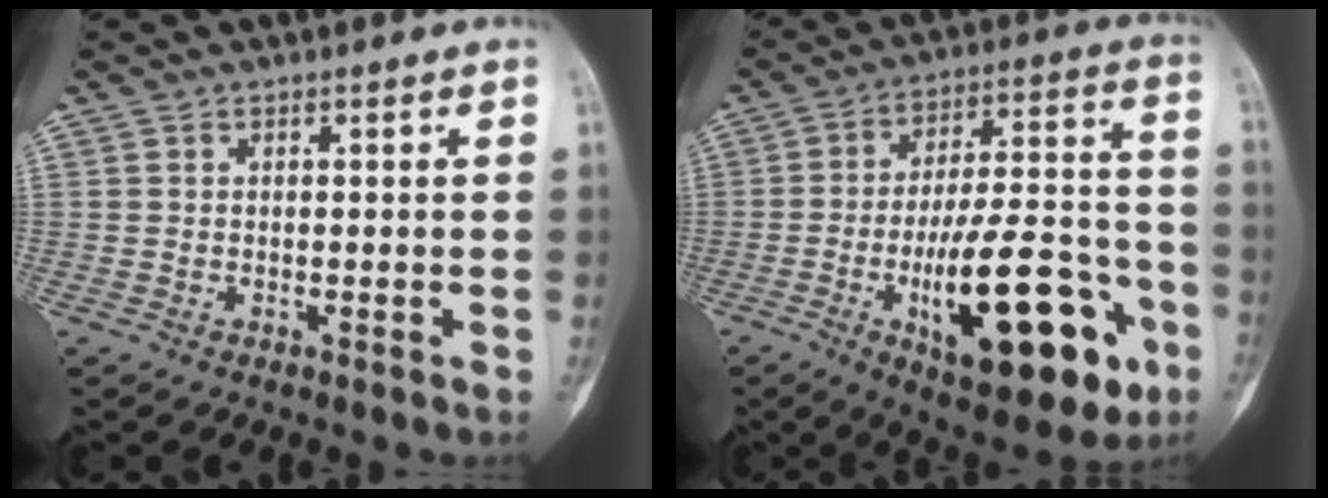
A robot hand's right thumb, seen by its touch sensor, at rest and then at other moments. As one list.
[{"total": 25.6, "force": [-9.5, 9.6, 21.7], "torque": [-0.310, 0.039, -0.132]}]